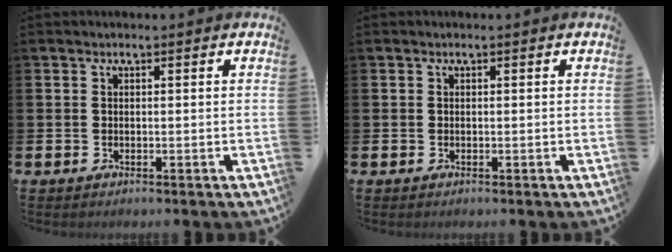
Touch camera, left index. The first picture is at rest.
{"total": 0.0}